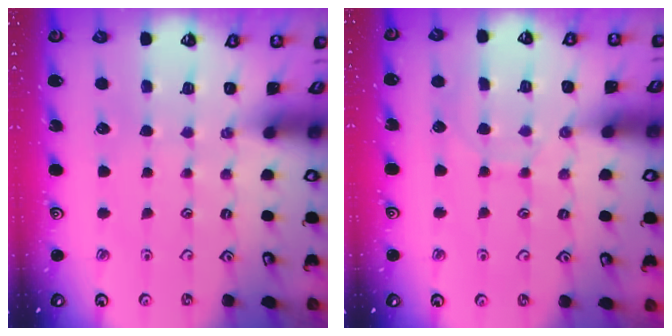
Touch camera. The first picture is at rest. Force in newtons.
{"total": 5.3, "press": 5.3, "slide": 0.6}